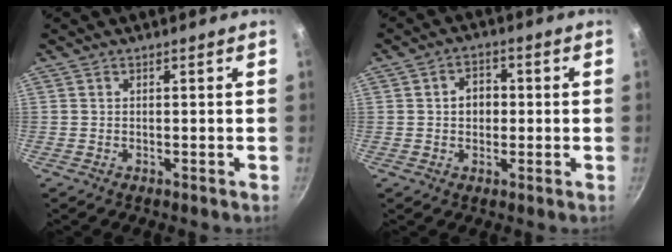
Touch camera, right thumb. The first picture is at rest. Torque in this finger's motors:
{"motor_torque": [-0.51, 0.53, 0.37, 0.52, 0.11]}